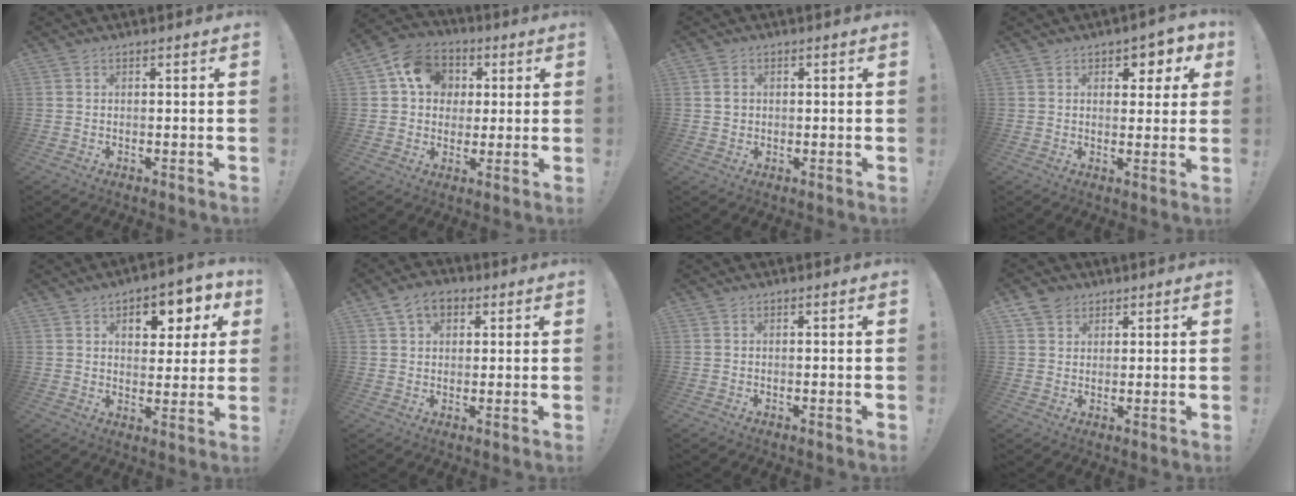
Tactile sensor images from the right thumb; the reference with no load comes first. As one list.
[{"total": 12.8, "force": [3.3, 10.9, 5.9], "torque": [-0.086, 0.006, 0.069]}, {"total": 2.1, "force": [0.6, 2.0, 0.5], "torque": [0.005, 0.001, 0.007]}, {"total": 4.7, "force": [2.3, 3.3, 2.5], "torque": [-0.017, -0.016, 0.035]}, {"total": 9.3, "force": [4.3, 5.8, 5.9], "torque": [-0.071, -0.023, 0.075]}, {"total": 7.1, "force": [3.2, 4.9, 4.0], "torque": [-0.067, 0.002, 0.063]}, {"total": 0.0}, {"total": 4.5, "force": [2.8, 3.4, 0.7], "torque": [-0.006, -0.013, 0.053]}]